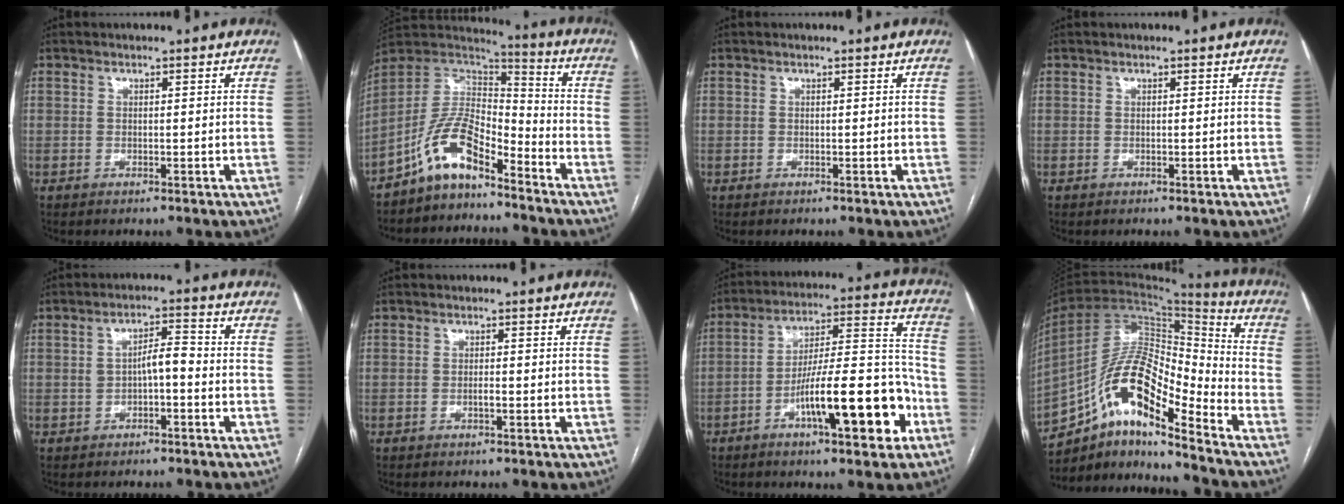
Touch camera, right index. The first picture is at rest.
{"total": 10.5, "force": [-7.4, 4.5, 5.9], "torque": [-0.118, 0.039, -0.140]}
{"total": 0.0}
{"total": 0.0}
{"total": 4.1, "force": [-0.6, 1.5, 3.8], "torque": [-0.065, 0.019, -0.008]}
{"total": 1.0, "force": [-0.4, 0.2, 0.9], "torque": [-0.017, 0.001, -0.005]}
{"total": 17.2, "force": [-7.3, 3.1, 15.2], "torque": [-0.242, 0.016, -0.107]}
{"total": 16.1, "force": [-10.2, 4.2, 11.7], "torque": [-0.213, 0.044, -0.174]}